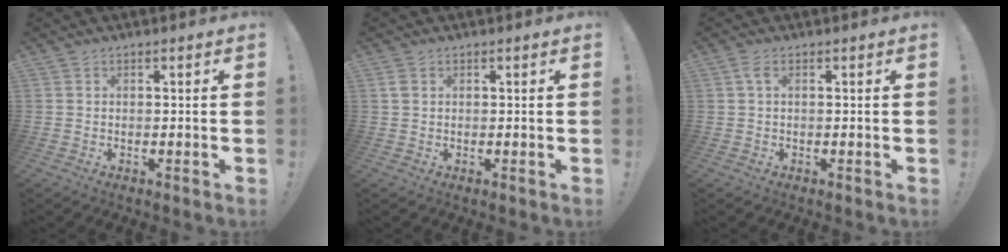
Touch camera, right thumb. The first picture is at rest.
{"total": 1.9, "force": [0.9, 1.2, 1.1], "torque": [-0.018, 0.001, 0.015]}
{"total": 2.0, "force": [0.4, 0.6, 1.8], "torque": [-0.039, 0.003, 0.008]}